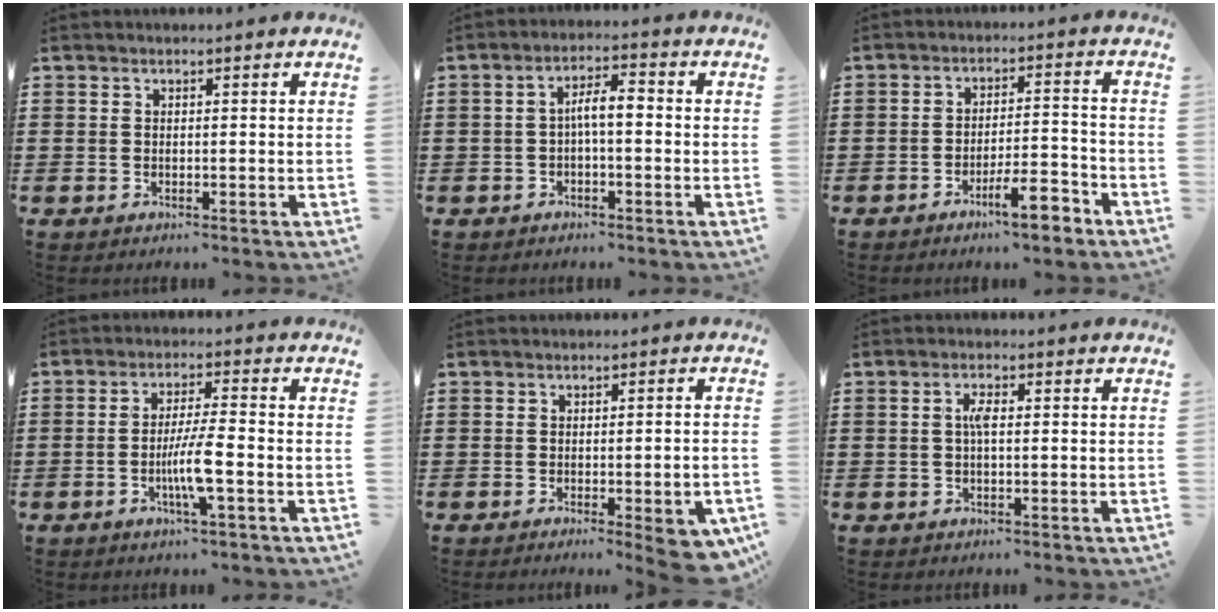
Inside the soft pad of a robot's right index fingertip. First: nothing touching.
{"total": 4.1, "force": [-0.4, 1.2, 3.9], "torque": [-0.073, 0.011, -0.011]}
{"total": 7.1, "force": [-5.2, 1.5, 4.5], "torque": [-0.070, 0.009, -0.091]}
{"total": 6.1, "force": [-2.0, 0.2, 5.8], "torque": [-0.109, -0.011, -0.040]}
{"total": 4.6, "force": [-2.2, 0.5, 4.1], "torque": [-0.061, -0.008, -0.030]}
{"total": 2.3, "force": [0.0, 0.7, 2.2], "torque": [-0.043, 0.002, -0.001]}